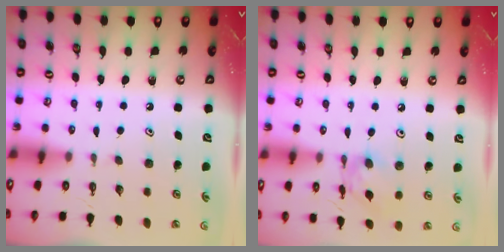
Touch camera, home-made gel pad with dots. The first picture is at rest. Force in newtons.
{"total": 9.2, "press": 9.2, "slide": 0.6}